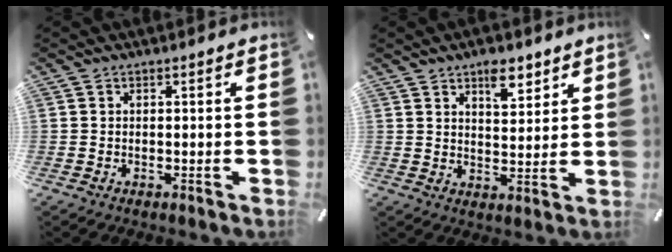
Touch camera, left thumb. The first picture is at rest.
{"total": 7.1, "force": [5.0, 3.5, 3.7], "torque": [-0.036, -0.028, 0.082]}